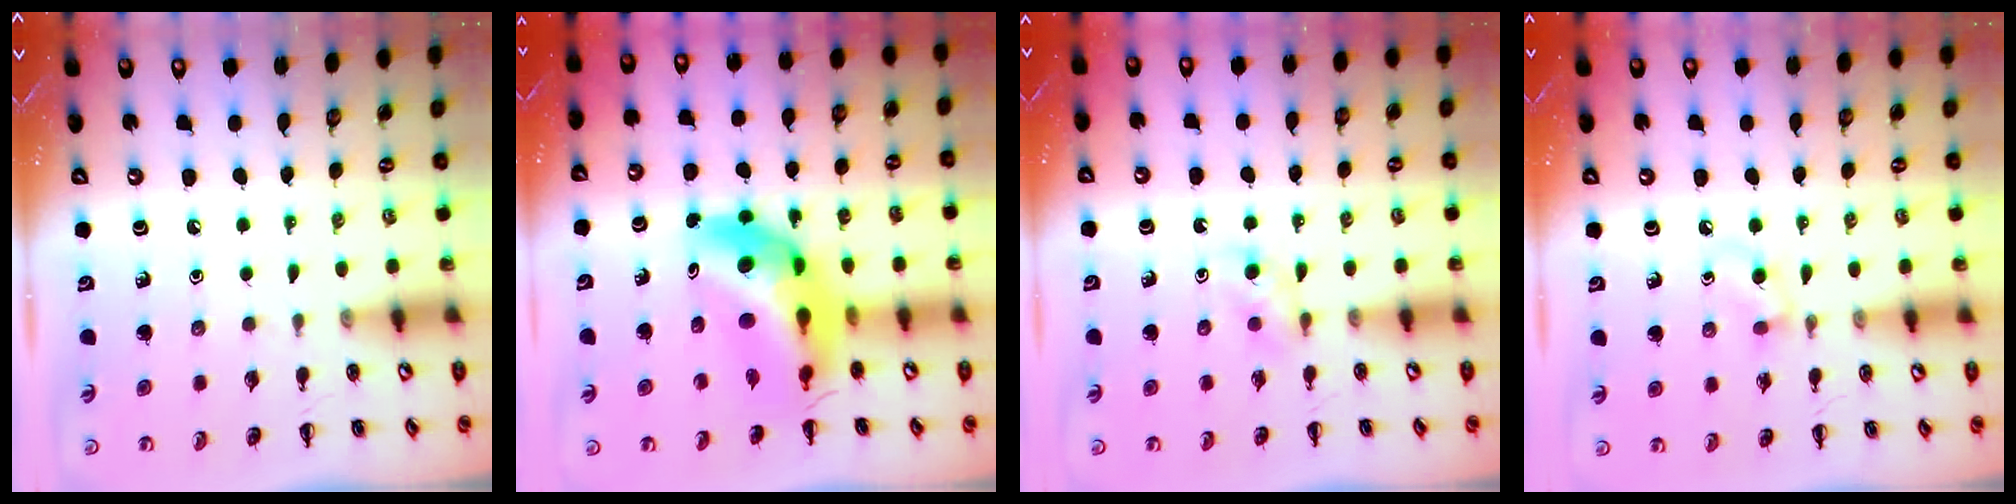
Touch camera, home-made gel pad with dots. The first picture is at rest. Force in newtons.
{"total": 12.4, "press": 11.9, "slide": 3.4}
{"total": 2.9, "press": 2.7, "slide": 1.1}
{"total": 4.1, "press": 3.9, "slide": 1.5}